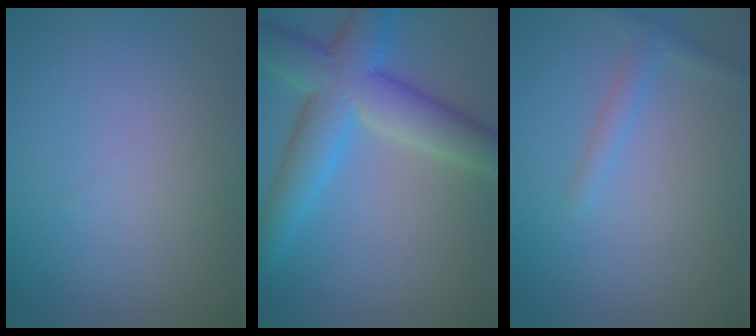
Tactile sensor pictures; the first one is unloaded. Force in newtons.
{"total": 7.9, "press": 7.9, "slide": 0.2}
{"total": 1.4, "press": 1.4, "slide": 0.1}